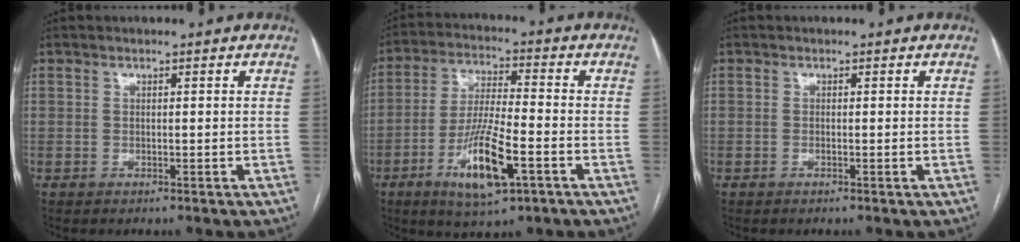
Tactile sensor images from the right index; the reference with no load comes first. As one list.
[{"total": 12.0, "force": [-5.1, 2.1, 10.7], "torque": [-0.207, -0.015, -0.088]}, {"total": 0.0}]